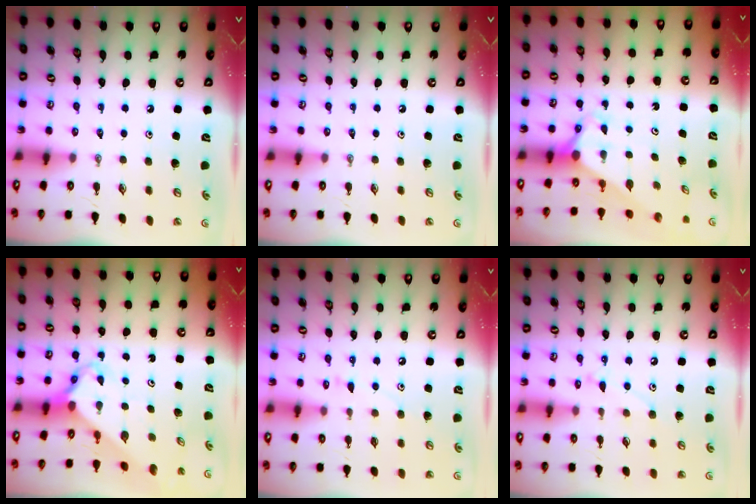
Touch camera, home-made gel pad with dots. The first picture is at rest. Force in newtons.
{"total": 0.0}
{"total": 2.8, "press": 2.8, "slide": 0.0}
{"total": 2.7, "press": 2.7, "slide": 0.2}
{"total": 6.2, "press": 6.2, "slide": 0.5}
{"total": 7.5, "press": 7.4, "slide": 0.6}